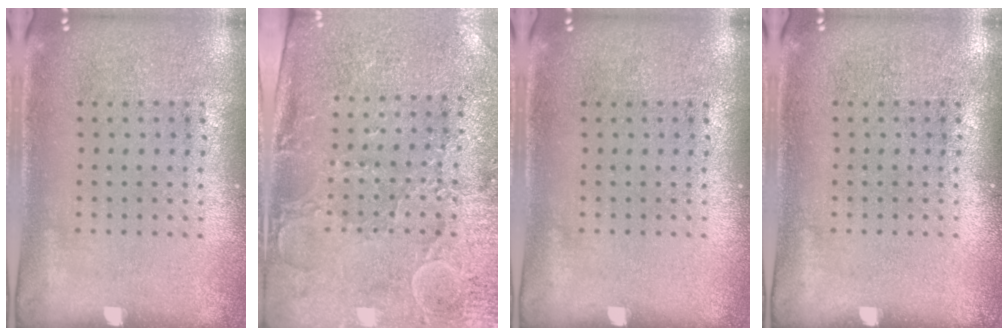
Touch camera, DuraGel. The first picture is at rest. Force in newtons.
{"total": 3.0, "press": 2.6, "slide": 1.5}
{"total": 0.0}
{"total": 0.0}